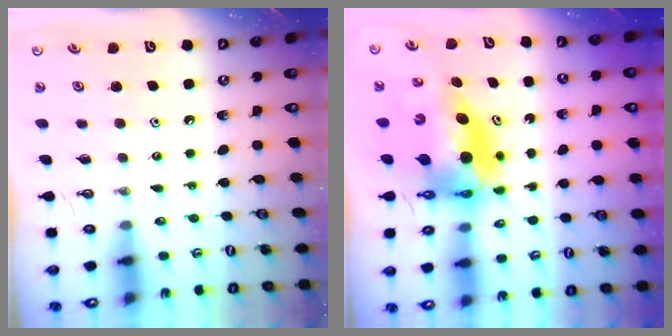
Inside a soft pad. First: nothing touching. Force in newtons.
{"total": 8.8, "press": 8.8, "slide": 0.6}